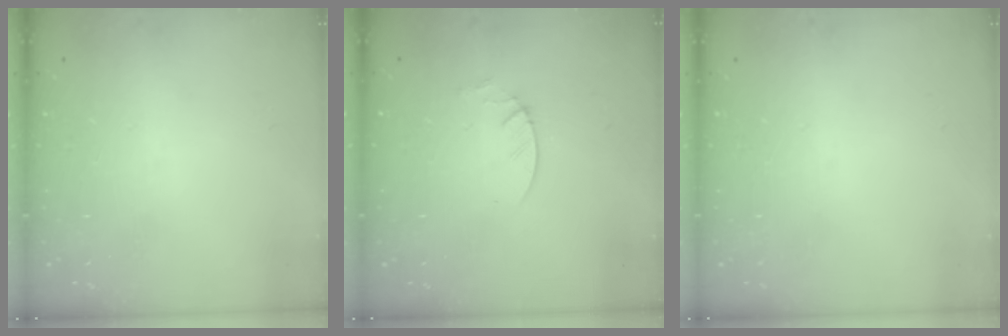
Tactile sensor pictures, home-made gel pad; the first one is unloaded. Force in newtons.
{"total": 1.9, "press": 1.9, "slide": 0.2}
{"total": 0.0}